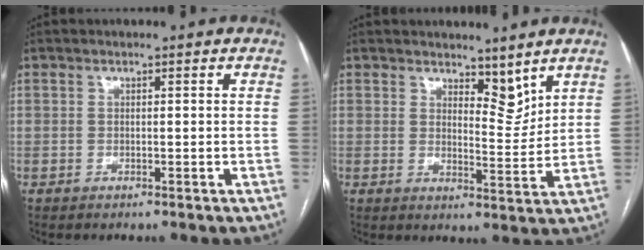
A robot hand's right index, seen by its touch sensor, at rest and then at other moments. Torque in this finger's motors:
{"motor_torque": [-0.07, 0.12, 0.03, 0.00]}